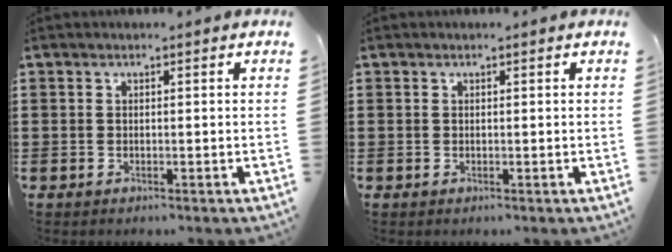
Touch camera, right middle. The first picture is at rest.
{"total": 0.0}